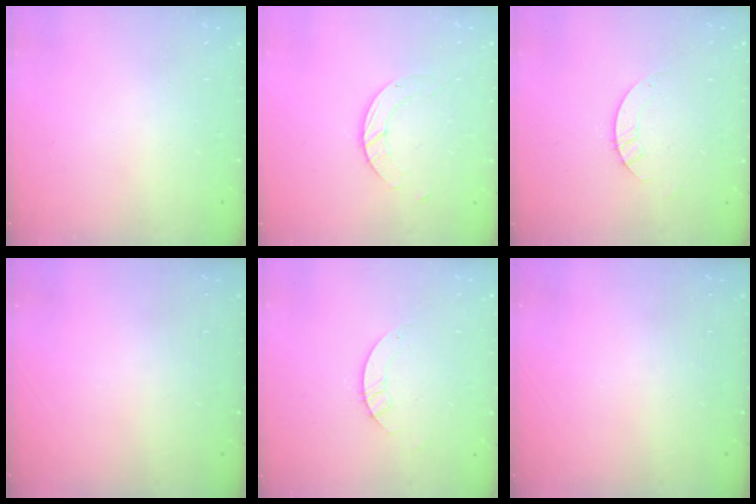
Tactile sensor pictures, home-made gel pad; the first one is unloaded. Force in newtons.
{"total": 3.0, "press": 3.0, "slide": 0.3}
{"total": 2.8, "press": 2.8, "slide": 0.2}
{"total": 0.0}
{"total": 2.8, "press": 2.8, "slide": 0.2}
{"total": 0.0}